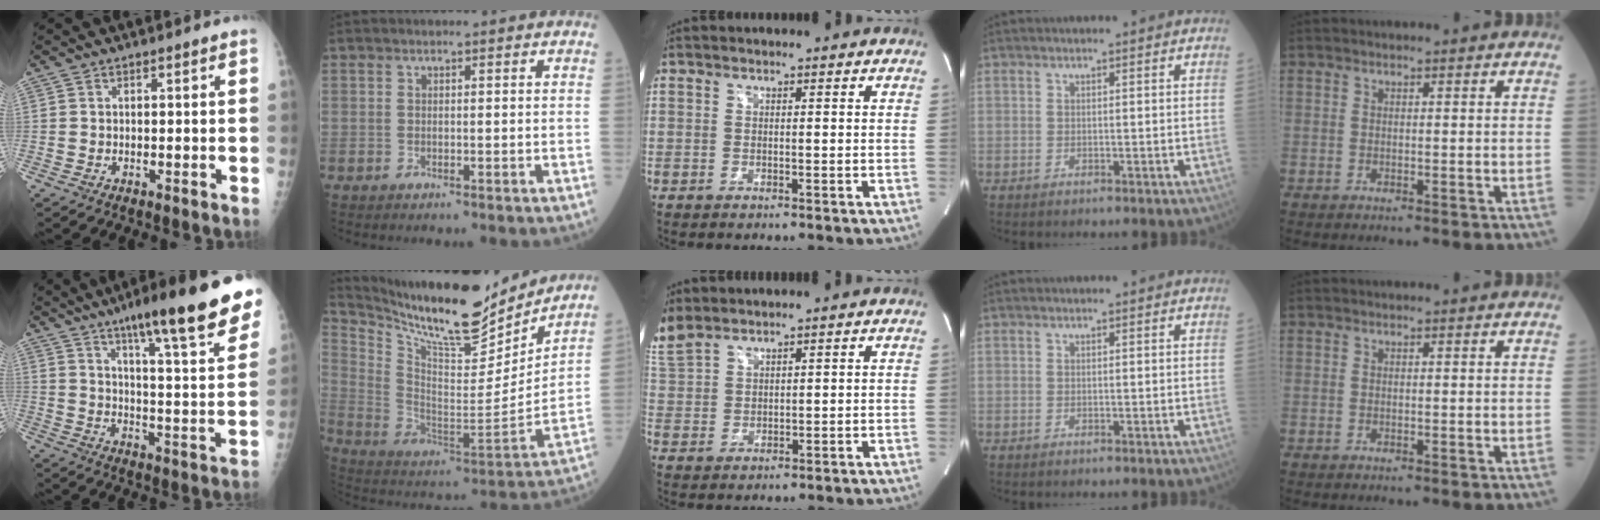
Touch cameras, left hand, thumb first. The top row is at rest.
{"thumb": {"total": 23.1, "force": [15.5, 3.3, 16.8], "torque": [-0.223, -0.060, 0.224]}, "index": {"total": 21.5, "force": [18.8, 3.7, 9.7], "torque": [-0.181, -0.029, 0.308]}, "middle": {"total": 6.7, "force": [6.1, 1.9, 2.3], "torque": [-0.076, 0.013, 0.139]}}